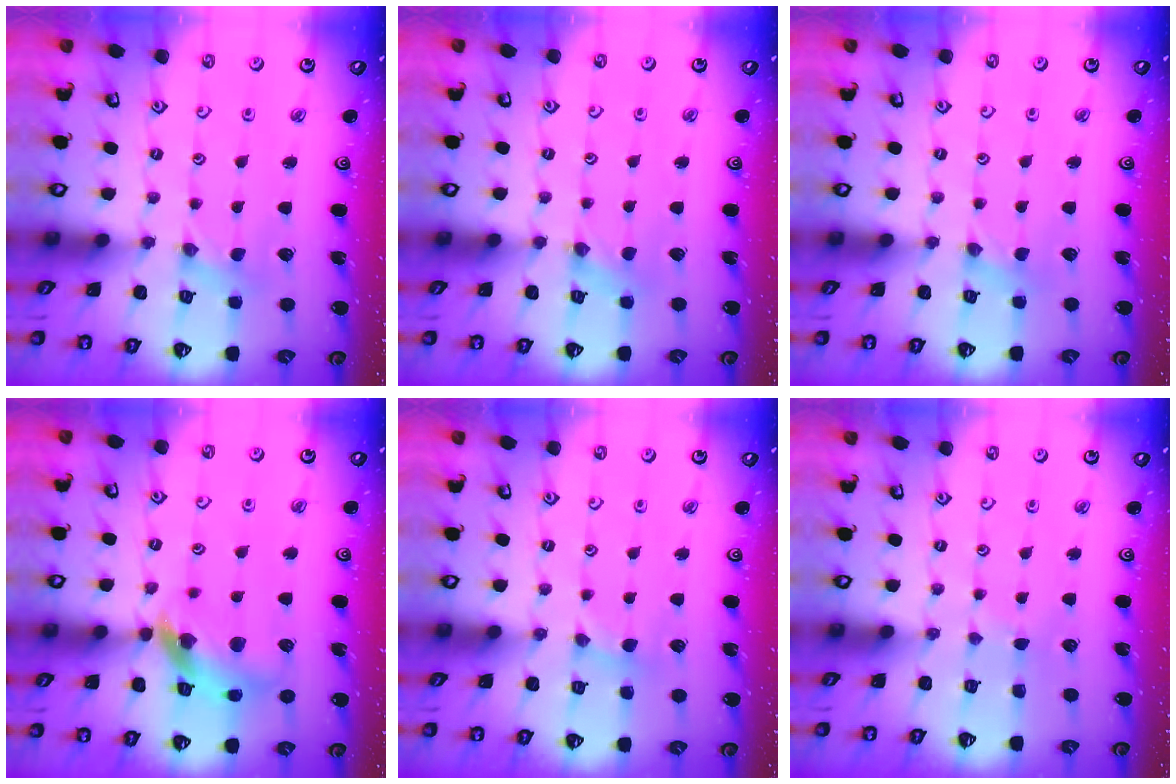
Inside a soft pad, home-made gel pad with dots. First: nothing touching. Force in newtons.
{"total": 0.0}
{"total": 0.0}
{"total": 13.0, "press": 12.9, "slide": 1.8}
{"total": 2.0, "press": 1.9, "slide": 0.4}
{"total": 1.6, "press": 1.6, "slide": 0.2}